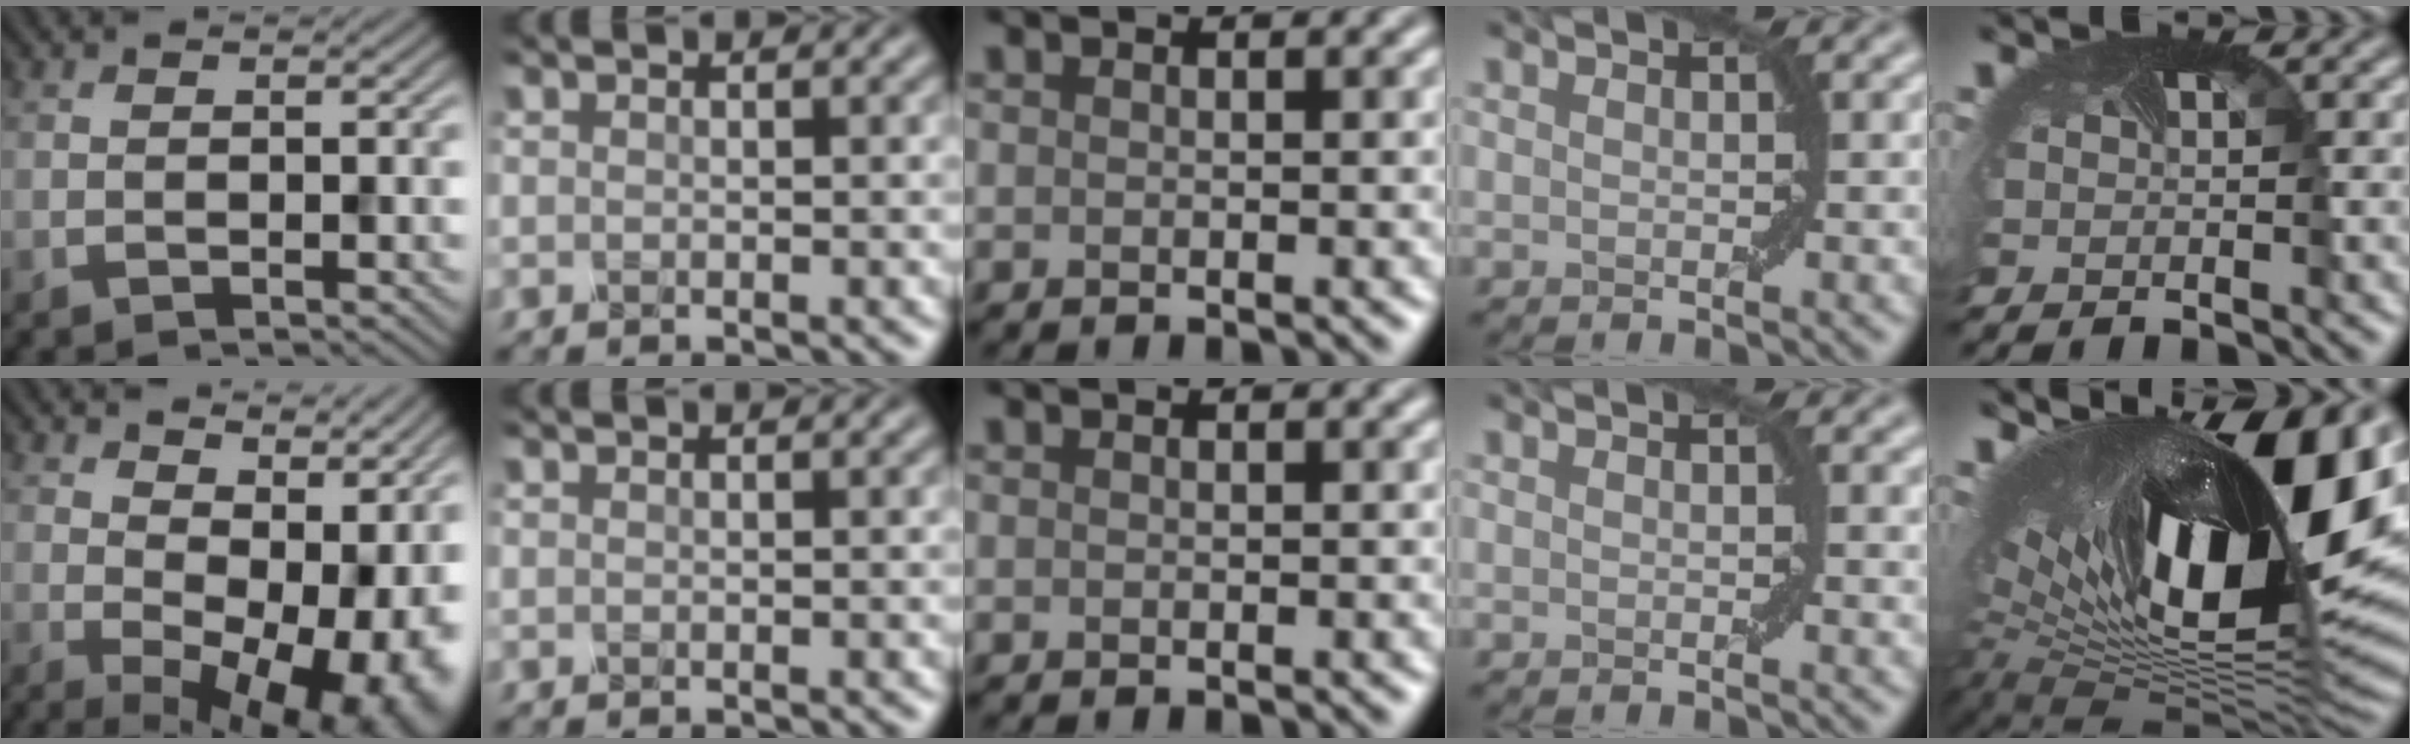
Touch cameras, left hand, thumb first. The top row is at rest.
{"thumb": {"total": 14.3, "force": [1.9, 8.5, 11.3], "torque": [-0.116, -0.019, 0.063]}, "ring": {"total": 0.7, "force": [0.4, 0.1, 0.6], "torque": [-0.005, -0.003, 0.006]}, "little": {"total": 20.3, "force": [5.4, 8.7, 17.5], "torque": [-0.298, 0.014, 0.084]}}